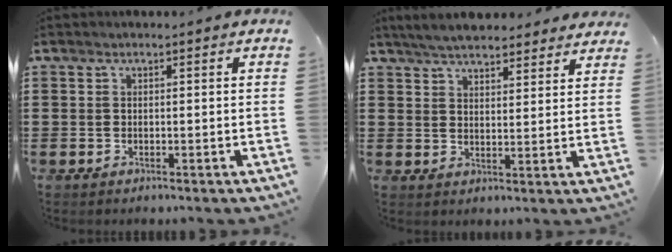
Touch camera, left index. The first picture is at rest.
{"total": 5.1, "force": [4.8, 1.2, 1.1], "torque": [-0.038, -0.010, 0.090]}